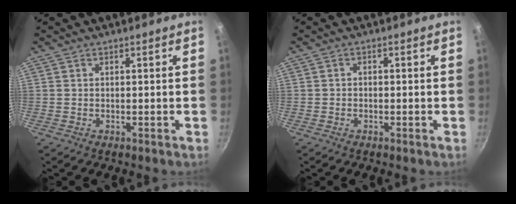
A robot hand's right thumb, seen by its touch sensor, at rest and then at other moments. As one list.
[{"total": 0.7, "force": [-0.4, 0.5, 0.3], "torque": [-0.009, 0.005, -0.009]}]